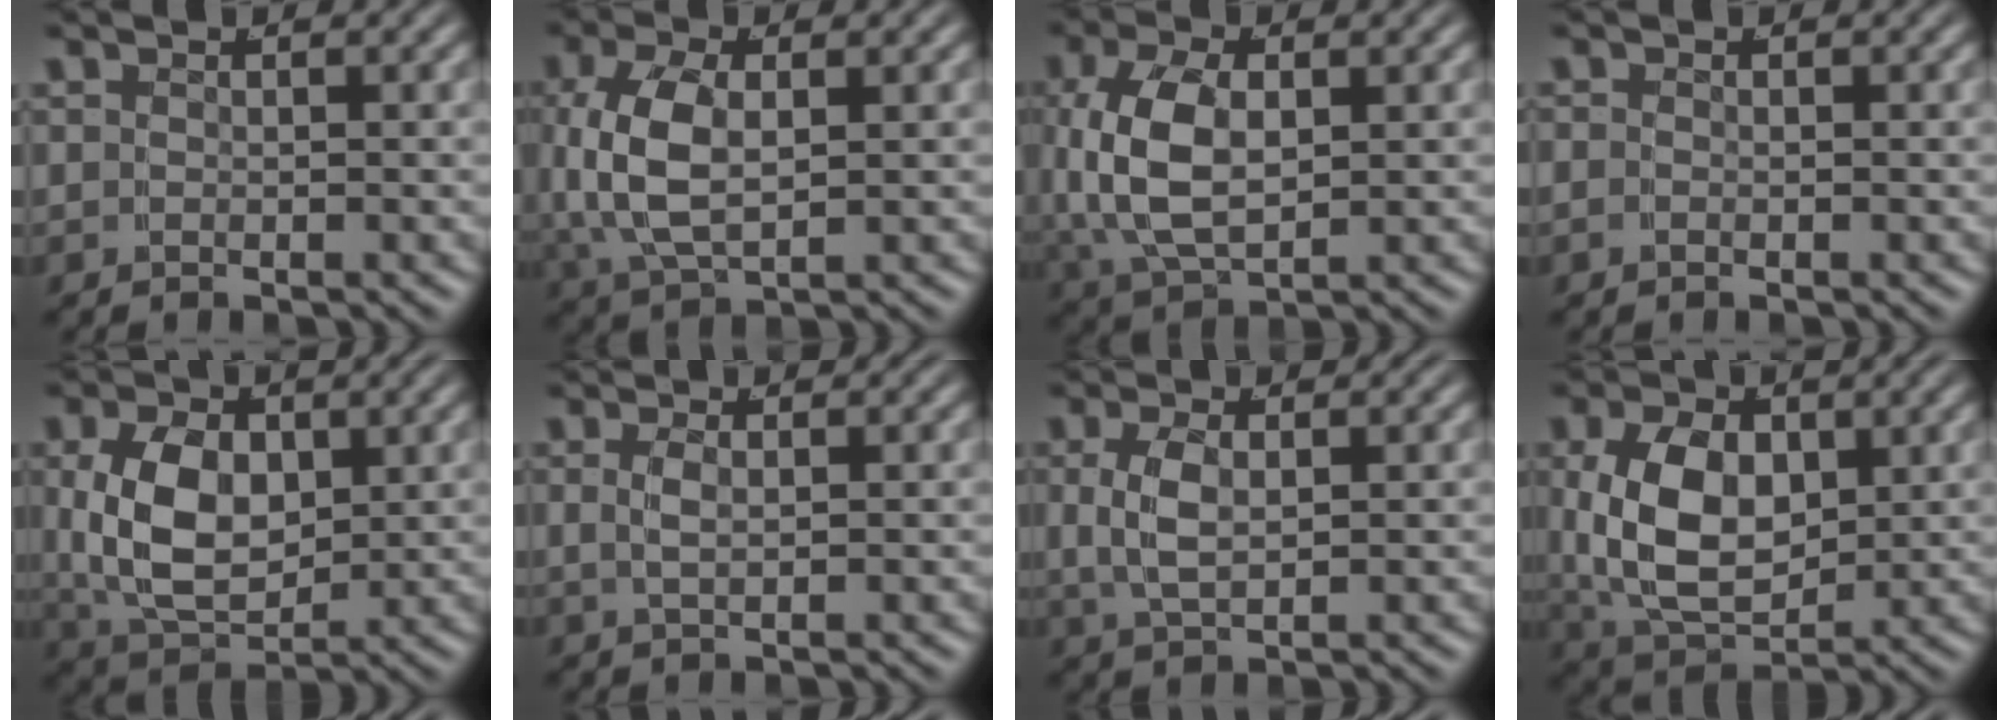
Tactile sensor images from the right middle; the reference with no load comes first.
{"total": 6.4, "force": [0.5, 4.1, 4.9], "torque": [-0.129, -0.008, 0.020]}
{"total": 7.2, "force": [0.4, 4.8, 5.4], "torque": [-0.142, -0.010, 0.022]}
{"total": 1.0, "force": [-0.5, 0.9, 0.3], "torque": [-0.013, -0.001, -0.013]}
{"total": 7.4, "force": [0.3, 5.2, 5.2], "torque": [-0.119, -0.019, 0.019]}
{"total": 1.4, "force": [0.3, 0.4, 1.3], "torque": [-0.030, -0.001, 0.009]}
{"total": 3.3, "force": [0.4, 2.0, 2.6], "torque": [-0.068, -0.001, 0.014]}
{"total": 8.1, "force": [0.2, 5.8, 5.7], "torque": [-0.136, -0.026, 0.022]}